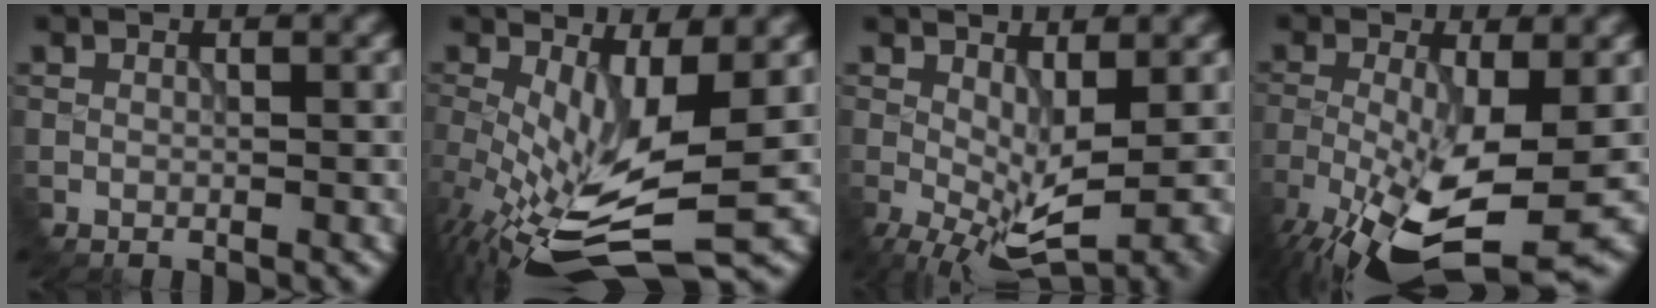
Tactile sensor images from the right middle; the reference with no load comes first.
{"total": 7.9, "force": [-0.8, 2.6, 7.4], "torque": [-0.167, -0.025, -0.008]}
{"total": 5.8, "force": [-1.1, 1.7, 5.4], "torque": [-0.108, -0.003, -0.013]}
{"total": 10.8, "force": [-5.3, 3.3, 8.8], "torque": [-0.196, -0.034, -0.086]}